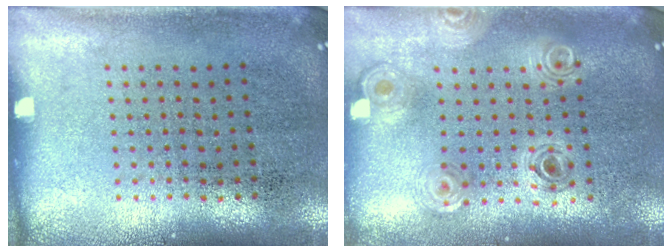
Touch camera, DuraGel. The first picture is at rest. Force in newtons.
{"total": 0.8, "press": 0.8, "slide": 0.1}